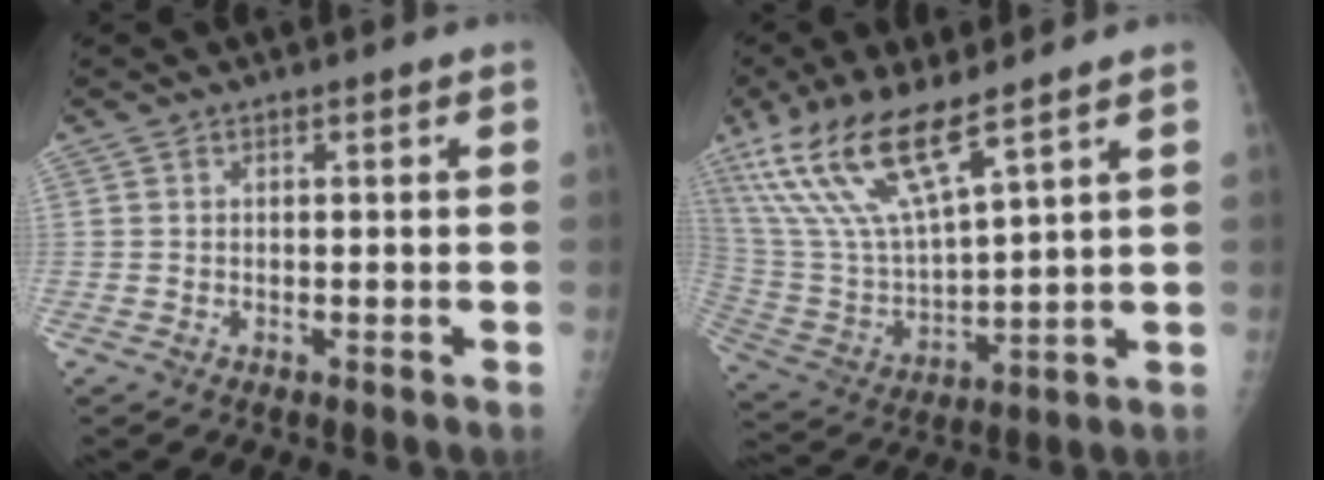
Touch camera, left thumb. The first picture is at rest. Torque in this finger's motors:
{"motor_torque": [1.28, 0.07, 1.66, -1.14, 0.58]}